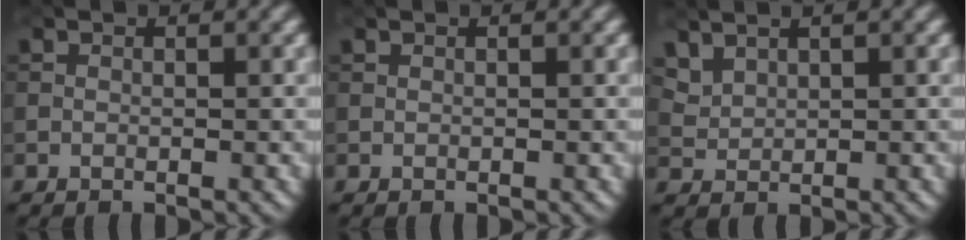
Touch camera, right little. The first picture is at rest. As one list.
[{"total": 0.0}, {"total": 2.4, "force": [2.1, 0.9, 0.7], "torque": [-0.017, 0.005, 0.041]}]